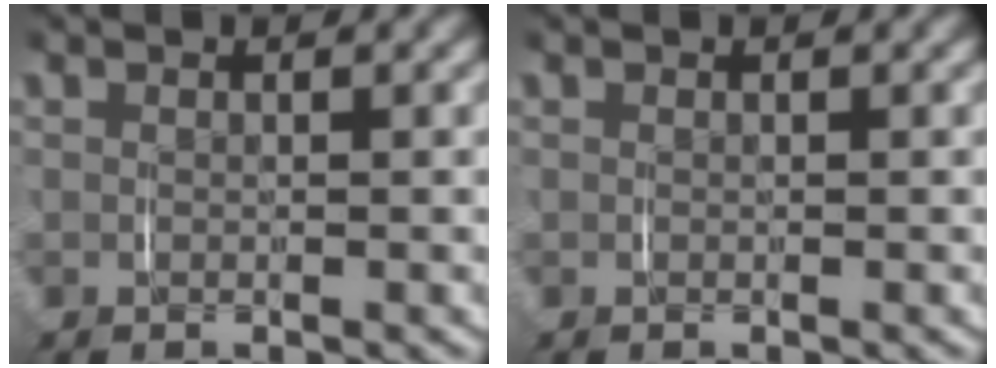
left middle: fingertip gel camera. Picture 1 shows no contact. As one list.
[{"total": 0.0}]